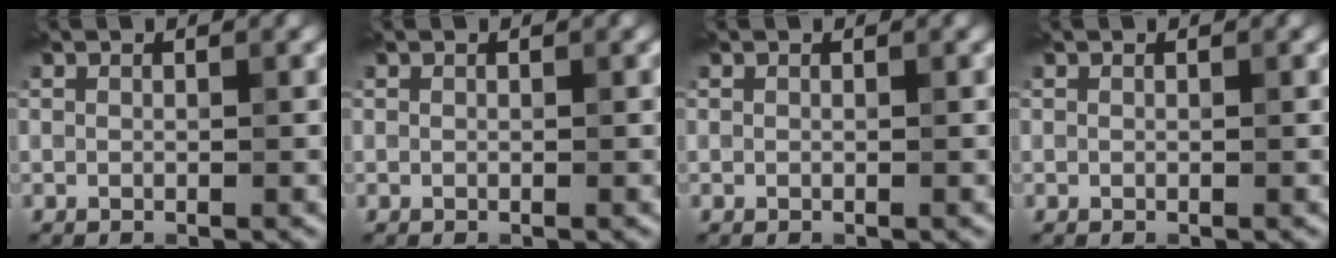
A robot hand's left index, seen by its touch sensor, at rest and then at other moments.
{"total": 0.0}
{"total": 0.0}
{"total": 0.0}